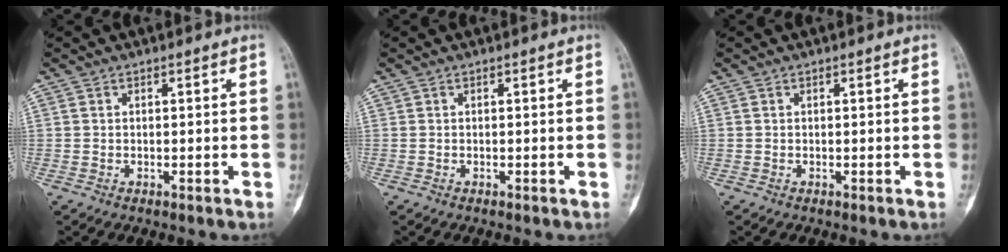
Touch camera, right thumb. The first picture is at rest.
{"total": 0.0}
{"total": 0.0}